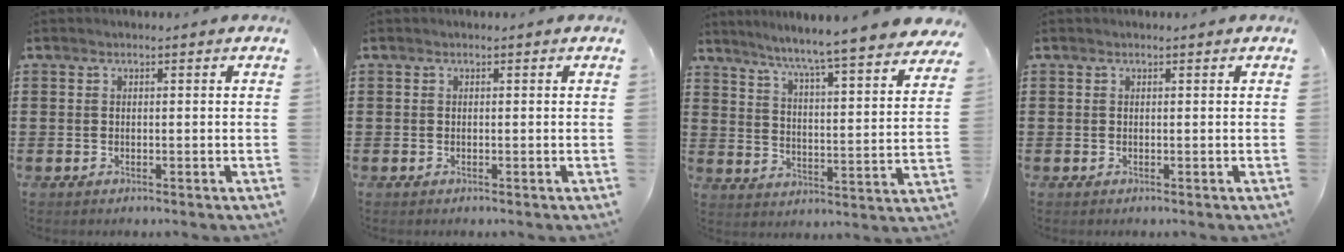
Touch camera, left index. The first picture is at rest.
{"total": 0.0}
{"total": 5.8, "force": [5.2, -1.3, 2.2], "torque": [-0.067, -0.053, 0.078]}
{"total": 0.0}